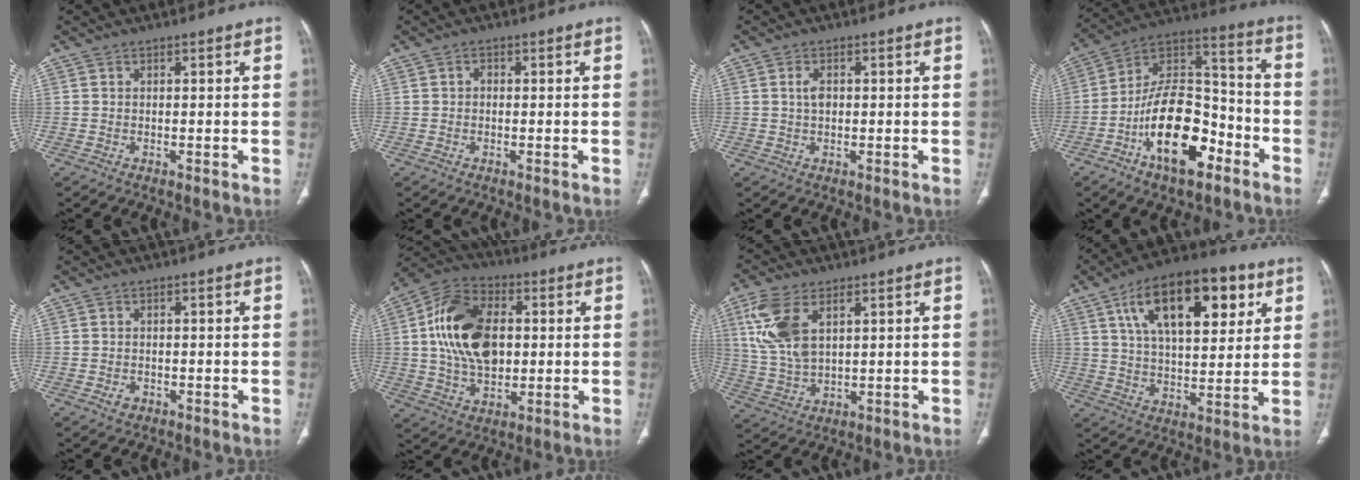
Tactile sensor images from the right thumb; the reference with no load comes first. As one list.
[{"total": 1.0, "force": [0.0, 0.8, 0.6], "torque": [-0.005, 0.004, -0.004]}, {"total": 2.5, "force": [0.4, 1.6, 1.9], "torque": [-0.037, 0.003, 0.009]}, {"total": 20.5, "force": [-9.2, 10.3, 15.2], "torque": [-0.232, 0.071, -0.160]}, {"total": 1.6, "force": [-0.8, 1.2, 0.7], "torque": [-0.010, 0.005, -0.011]}, {"total": 17.9, "force": [2.2, 11.5, 13.5], "torque": [-0.224, 0.012, 0.038]}, {"total": 11.3, "force": [4.3, 6.0, 8.6], "torque": [-0.191, -0.007, 0.091]}, {"total": 22.0, "force": [9.3, 10.5, 17.0], "torque": [-0.244, -0.011, 0.150]}]